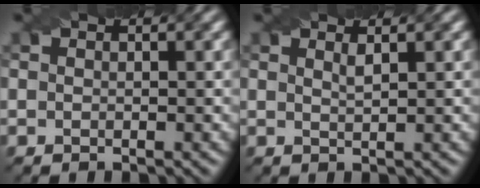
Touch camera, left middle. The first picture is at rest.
{"total": 0.9, "force": [0.7, 0.1, 0.6], "torque": [-0.008, 0.001, 0.012]}